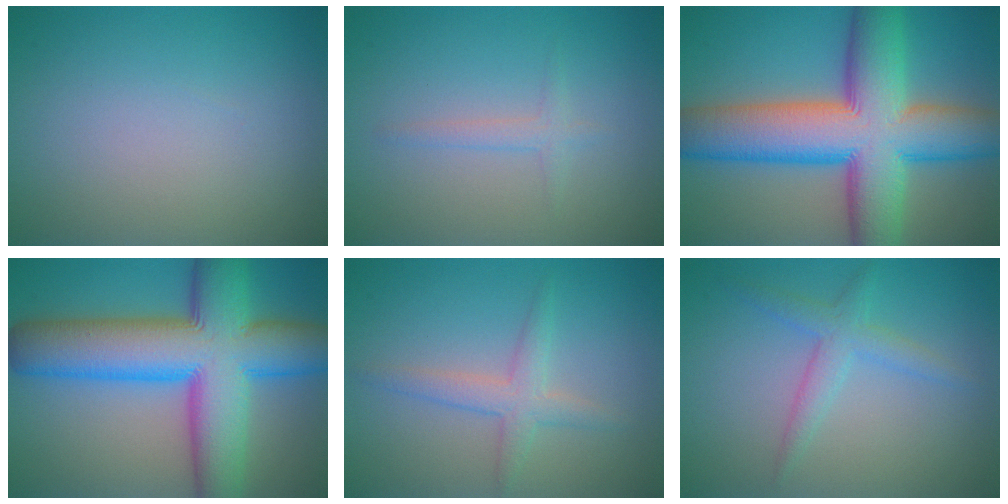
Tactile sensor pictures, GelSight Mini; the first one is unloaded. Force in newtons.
{"total": 1.2, "press": 1.2, "slide": 0.1}
{"total": 14.5, "press": 14.5, "slide": 0.4}
{"total": 14.4, "press": 14.4, "slide": 0.3}
{"total": 2.5, "press": 2.5, "slide": 0.0}
{"total": 2.4, "press": 2.4, "slide": 0.1}